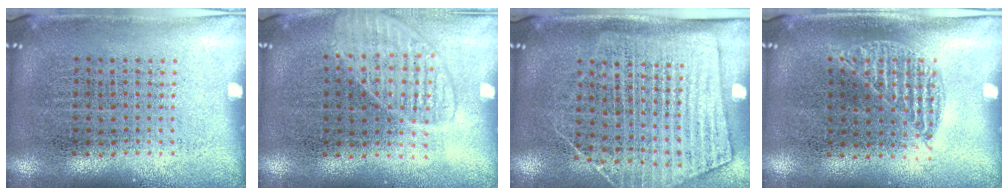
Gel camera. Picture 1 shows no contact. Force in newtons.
{"total": 1.5, "press": 1.4, "slide": 0.5}
{"total": 1.9, "press": 1.6, "slide": 0.9}
{"total": 0.9, "press": 0.8, "slide": 0.4}